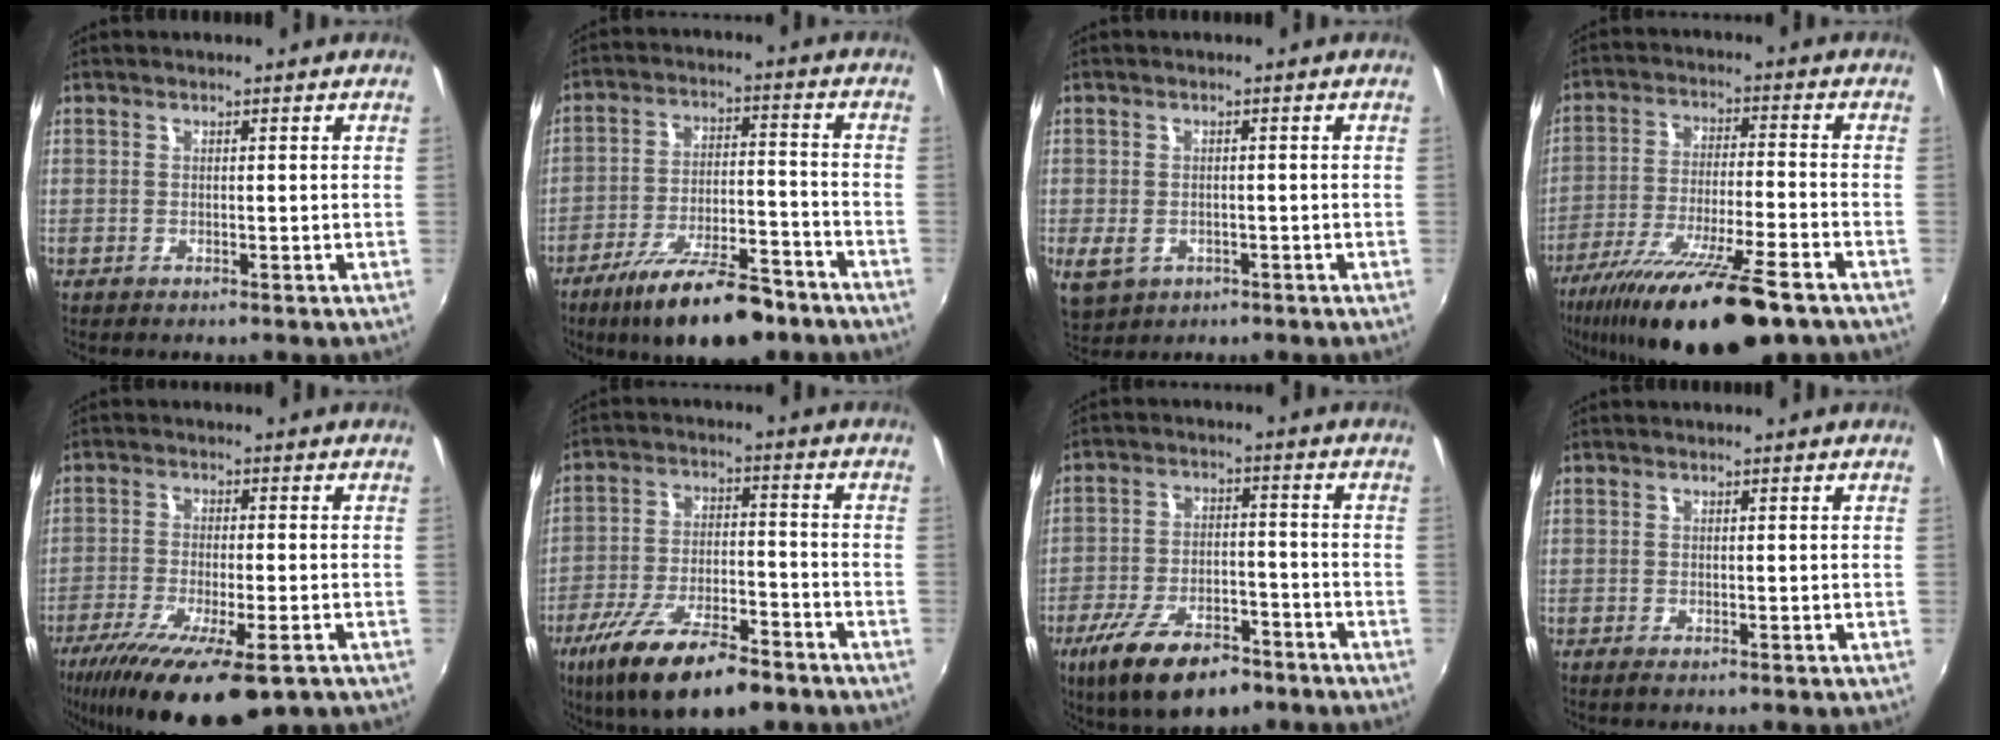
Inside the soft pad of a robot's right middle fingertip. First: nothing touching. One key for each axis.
{"total": 16.2, "fx": -11.8, "fy": 4.7, "fz": 10.0, "tx": -0.183, "ty": -0.015, "tz": -0.182}
{"total": 4.5, "fx": -1.8, "fy": 3.4, "fz": 2.2, "tx": -0.050, "ty": -0.009, "tz": -0.024}
{"total": 20.5, "fx": -14.8, "fy": 3.1, "fz": 13.8, "tx": -0.259, "ty": -0.046, "tz": -0.245}
{"total": 17.7, "fx": -11.4, "fy": 4.5, "fz": 12.8, "tx": -0.246, "ty": -0.066, "tz": -0.183}
{"total": 17.2, "fx": -11.5, "fy": 5.4, "fz": 11.6, "tx": -0.228, "ty": -0.037, "tz": -0.191}
{"total": 14.6, "fx": -9.5, "fy": 5.8, "fz": 9.4, "tx": -0.195, "ty": -0.023, "tz": -0.158}
{"total": 0.0}